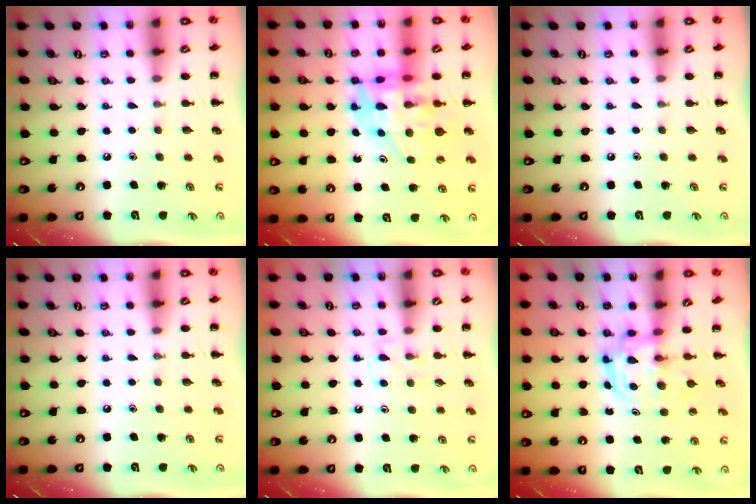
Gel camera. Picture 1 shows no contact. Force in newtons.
{"total": 11.2, "press": 10.8, "slide": 3.1}
{"total": 0.0}
{"total": 0.0}
{"total": 4.8, "press": 4.6, "slide": 1.5}
{"total": 2.7, "press": 2.7, "slide": 0.3}